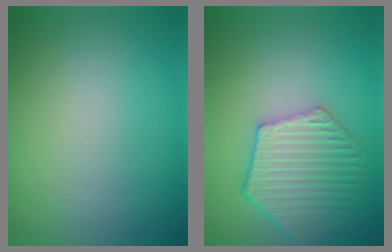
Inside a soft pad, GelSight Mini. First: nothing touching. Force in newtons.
{"total": 5.7, "press": 4.6, "slide": 3.4}